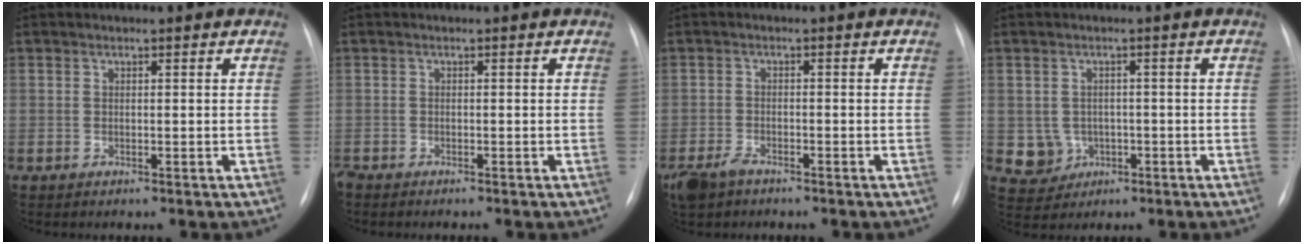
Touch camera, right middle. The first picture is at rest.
{"total": 1.6, "force": [-1.5, 0.4, 0.5], "torque": [-0.010, -0.004, -0.025]}
{"total": 4.4, "force": [-3.2, 1.9, 2.2], "torque": [-0.052, -0.007, -0.055]}
{"total": 4.1, "force": [-0.8, 4.0, 0.7], "torque": [-0.006, 0.008, -0.004]}